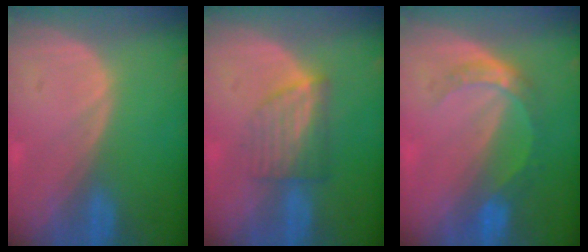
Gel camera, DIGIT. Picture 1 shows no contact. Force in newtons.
{"total": 6.1, "press": 5.5, "slide": 2.8}
{"total": 5.1, "press": 4.6, "slide": 2.3}